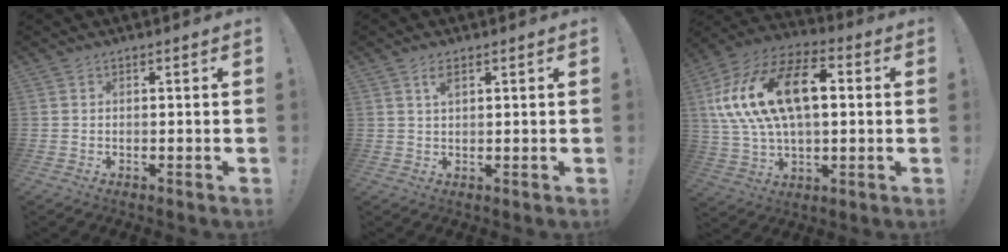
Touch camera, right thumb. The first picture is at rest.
{"total": 2.8, "force": [1.7, 0.8, 2.2], "torque": [-0.030, -0.005, 0.026]}
{"total": 22.1, "force": [4.9, 12.7, 17.4], "torque": [-0.320, -0.003, 0.082]}